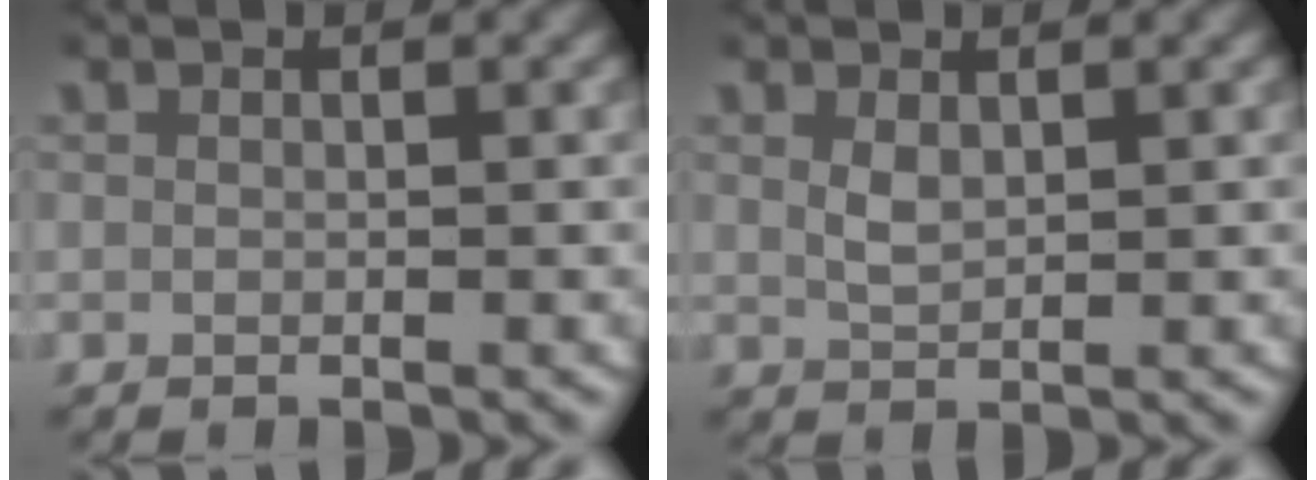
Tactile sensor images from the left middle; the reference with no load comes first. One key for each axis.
{"total": 1.3, "fx": 0.7, "fy": 0.6, "fz": 1.0, "tx": -0.023, "ty": -0.006, "tz": 0.021}